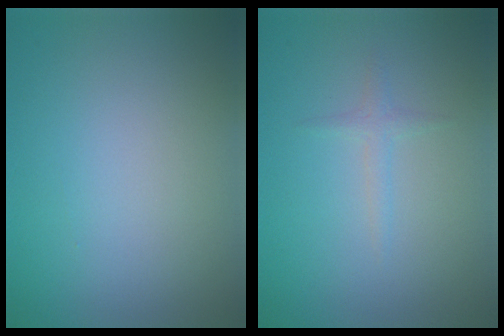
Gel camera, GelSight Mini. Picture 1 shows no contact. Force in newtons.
{"total": 1.0, "press": 1.0, "slide": 0.1}